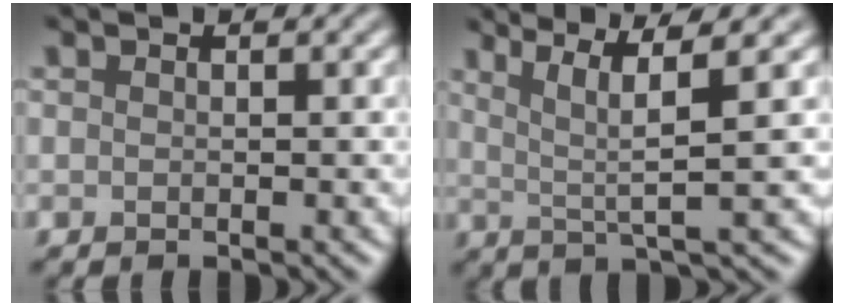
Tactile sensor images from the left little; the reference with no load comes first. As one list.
[{"total": 4.8, "force": [2.1, 0.4, 4.3], "torque": [-0.082, 0.002, 0.043]}]